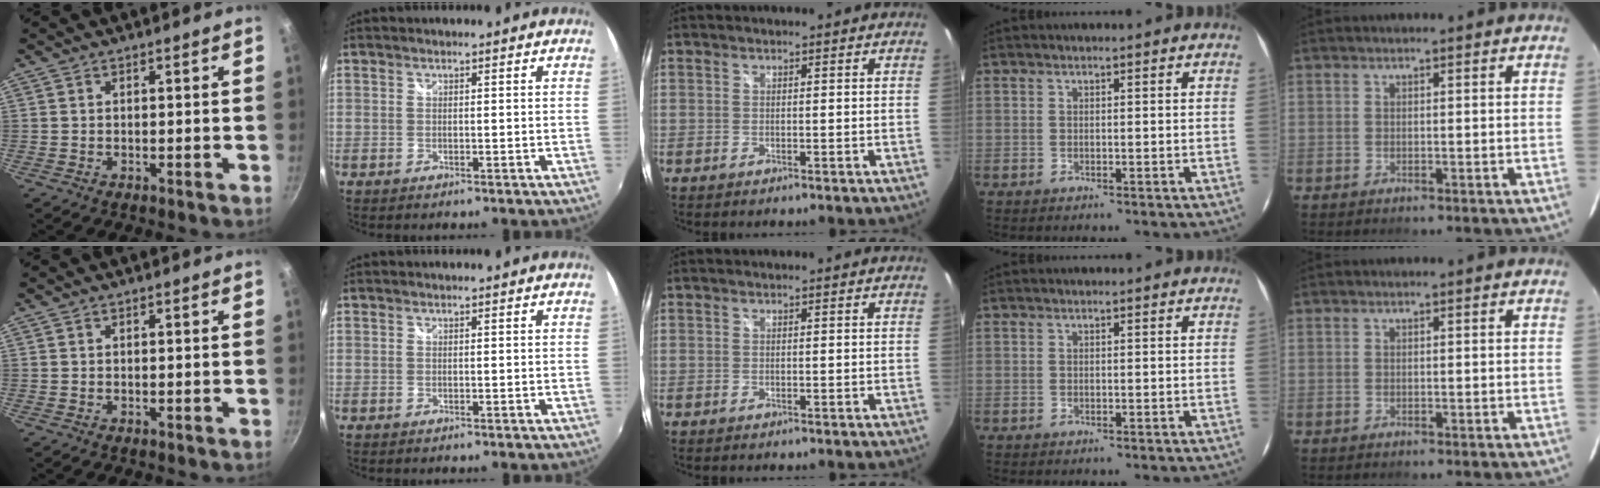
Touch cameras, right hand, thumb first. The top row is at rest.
{}